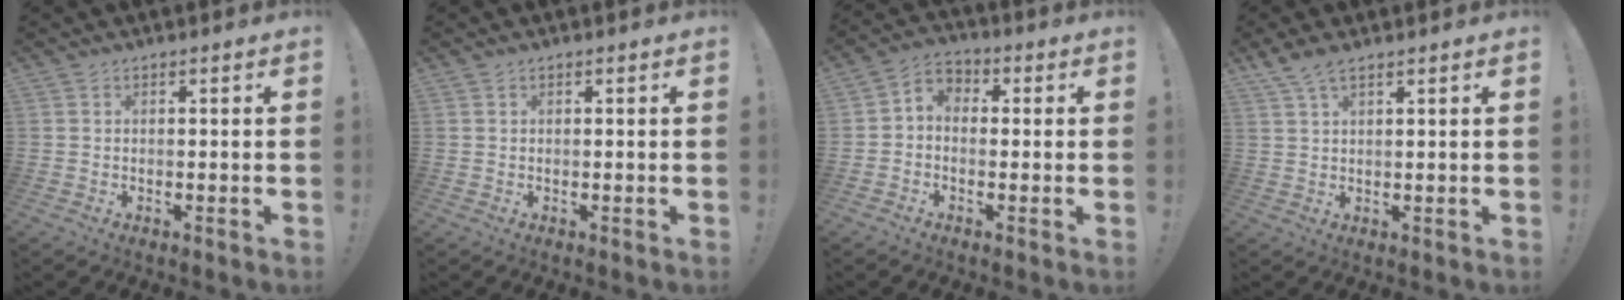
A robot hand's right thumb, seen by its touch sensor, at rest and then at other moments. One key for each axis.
{"total": 0.0}
{"total": 4.3, "fx": -1.3, "fy": 3.3, "fz": 2.5, "tx": -0.040, "ty": 0.008, "tz": -0.024}
{"total": 4.3, "fx": 3.0, "fy": 1.1, "fz": 2.8, "tx": -0.065, "ty": -0.006, "tz": 0.058}